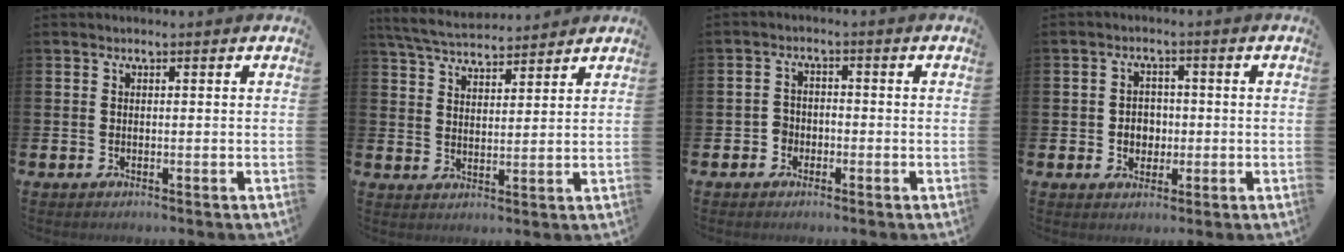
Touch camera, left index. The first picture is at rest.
{"total": 5.6, "force": [5.4, 1.0, 1.1], "torque": [-0.040, -0.026, 0.099]}
{"total": 2.3, "force": [-1.5, 1.8, 0.2], "torque": [-0.010, 0.006, -0.034]}
{"total": 3.0, "force": [-0.4, 2.7, 1.1], "torque": [-0.008, -0.001, -0.017]}